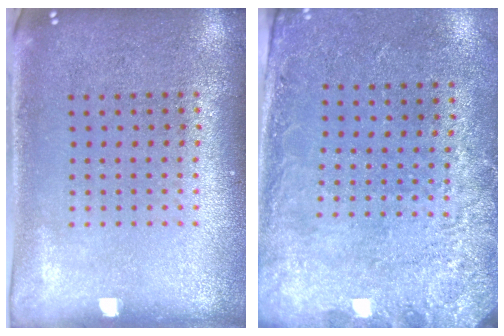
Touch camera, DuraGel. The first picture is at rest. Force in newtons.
{"total": 2.8, "press": 1.9, "slide": 2.1}